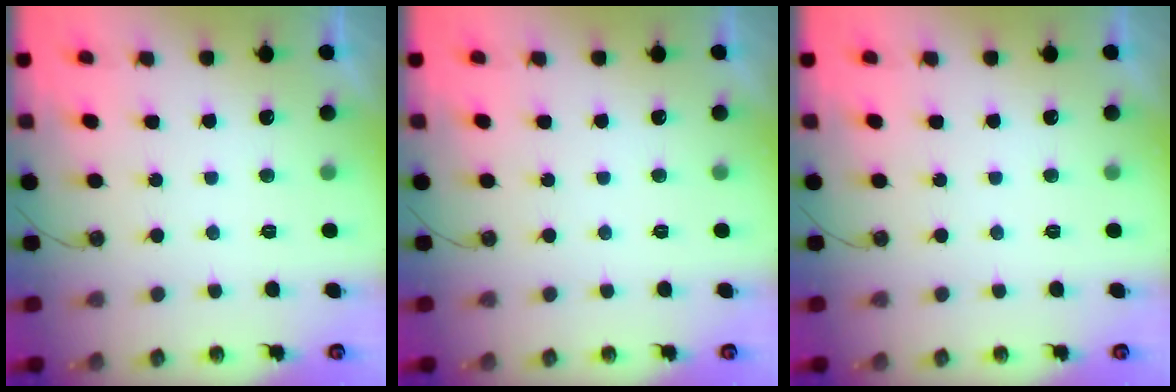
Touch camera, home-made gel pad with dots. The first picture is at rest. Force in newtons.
{"total": 0.0}
{"total": 0.0}